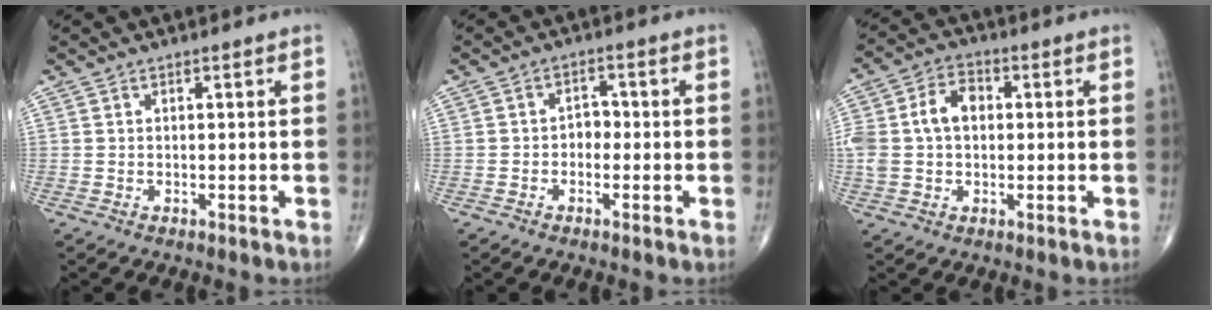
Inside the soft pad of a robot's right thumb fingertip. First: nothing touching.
{"total": 2.7, "force": [-0.7, 2.1, 1.6], "torque": [-0.007, 0.013, -0.021]}
{"total": 9.9, "force": [0.9, 6.9, 7.0], "torque": [-0.141, 0.030, 0.016]}